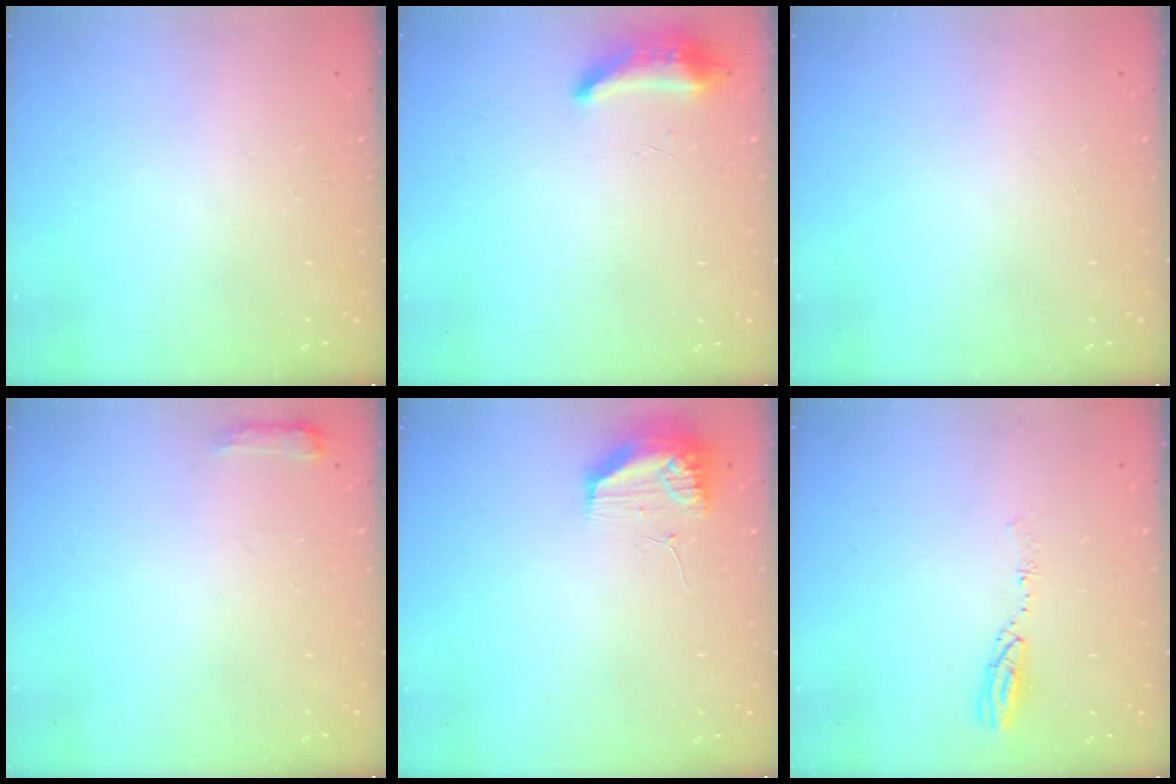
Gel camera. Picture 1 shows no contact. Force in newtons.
{"total": 16.0, "press": 10.0, "slide": 12.4}
{"total": 0.0}
{"total": 4.8, "press": 4.8, "slide": 0.8}
{"total": 10.3, "press": 10.2, "slide": 1.1}
{"total": 4.6, "press": 4.6, "slide": 0.4}